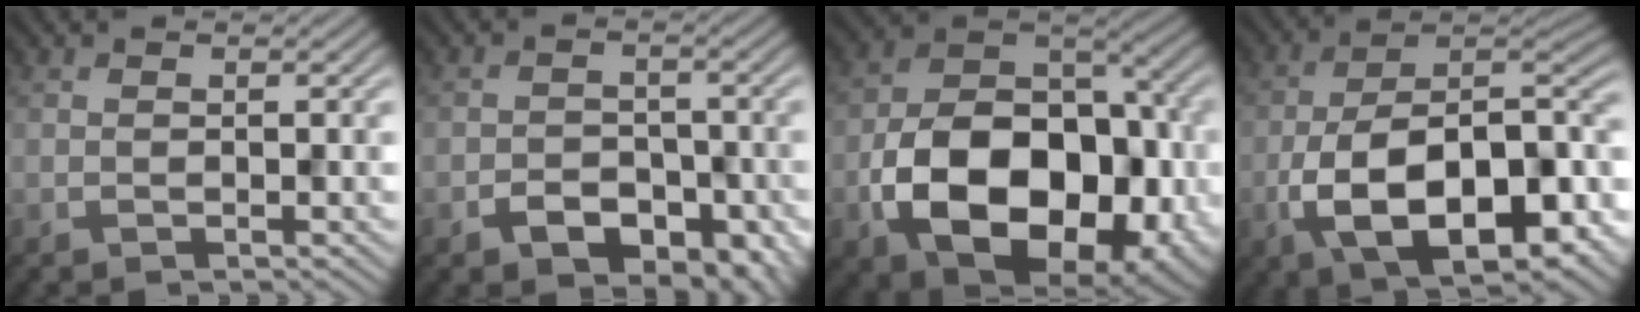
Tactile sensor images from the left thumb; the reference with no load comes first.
{"total": 5.7, "force": [-3.0, 3.5, 3.4], "torque": [-0.052, -0.012, -0.050]}
{"total": 17.7, "force": [-5.7, 11.8, 12.0], "torque": [-0.201, -0.049, -0.083]}
{"total": 17.0, "force": [-7.3, 8.5, 12.9], "torque": [-0.201, -0.022, -0.122]}